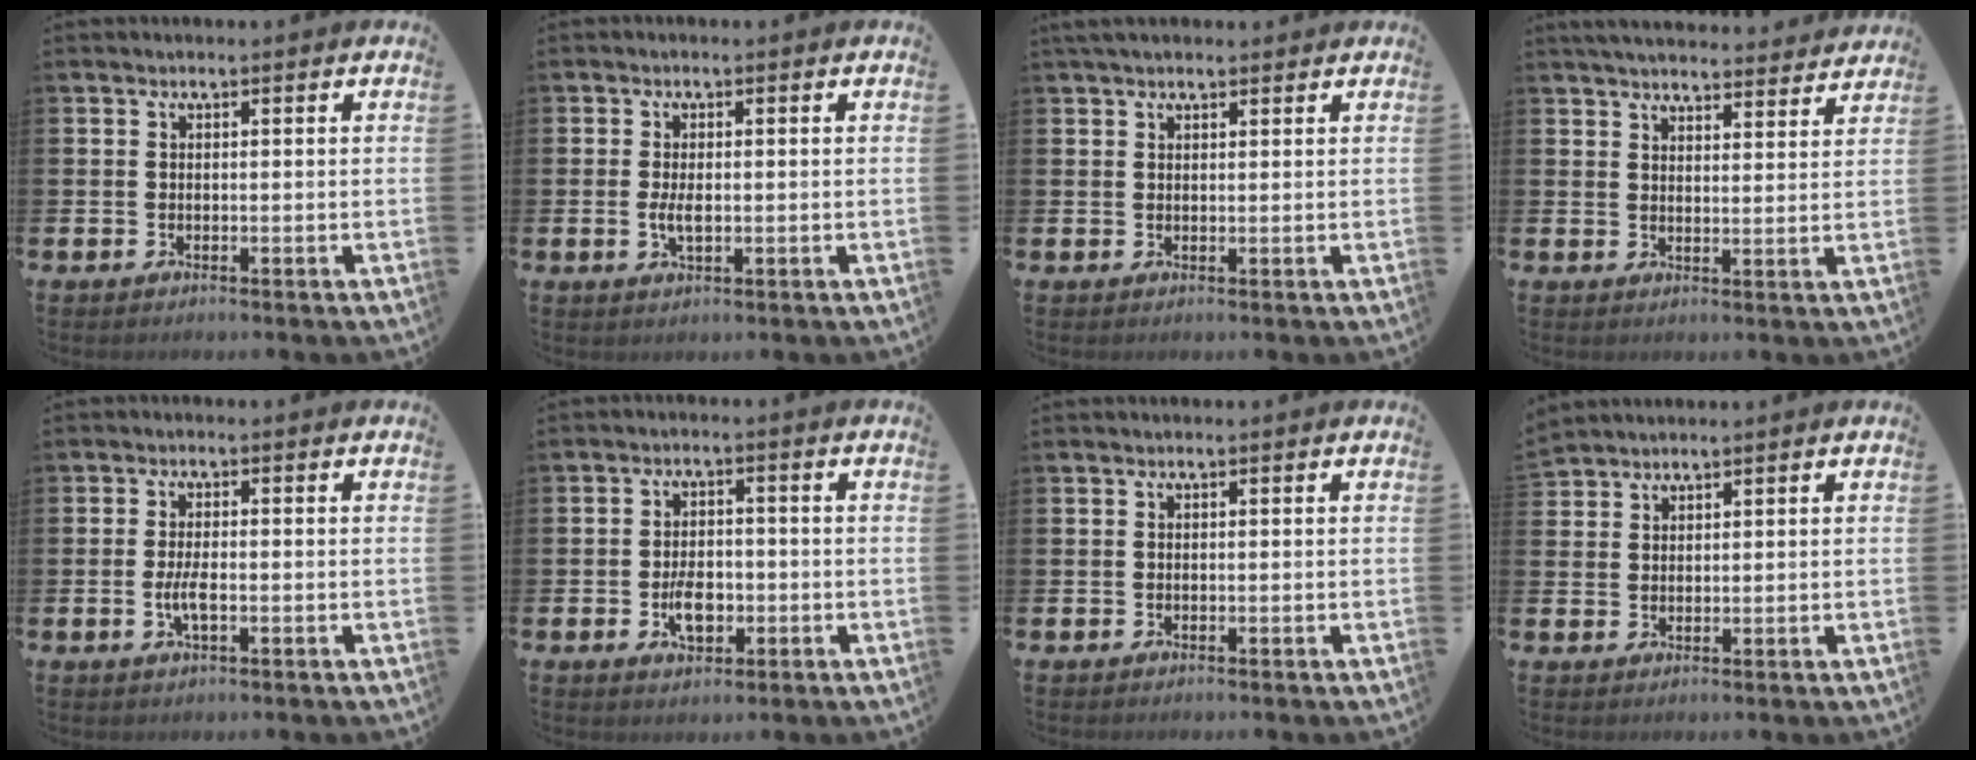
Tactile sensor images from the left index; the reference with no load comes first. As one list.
[{"total": 2.6, "force": [-0.2, 1.2, 2.3], "torque": [-0.044, 0.001, -0.004]}, {"total": 2.0, "force": [1.8, 0.7, 0.7], "torque": [-0.009, 0.004, 0.031]}, {"total": 4.8, "force": [4.8, 0.5, 0.4], "torque": [-0.022, -0.028, 0.086]}, {"total": 2.9, "force": [-0.6, 0.9, 2.6], "torque": [-0.044, 0.001, -0.013]}, {"total": 4.6, "force": [-1.3, 2.8, 3.5], "torque": [-0.053, 0.003, -0.024]}, {"total": 0.0}, {"total": 2.4, "force": [2.4, 0.3, -0.5], "torque": [0.003, -0.006, 0.047]}]